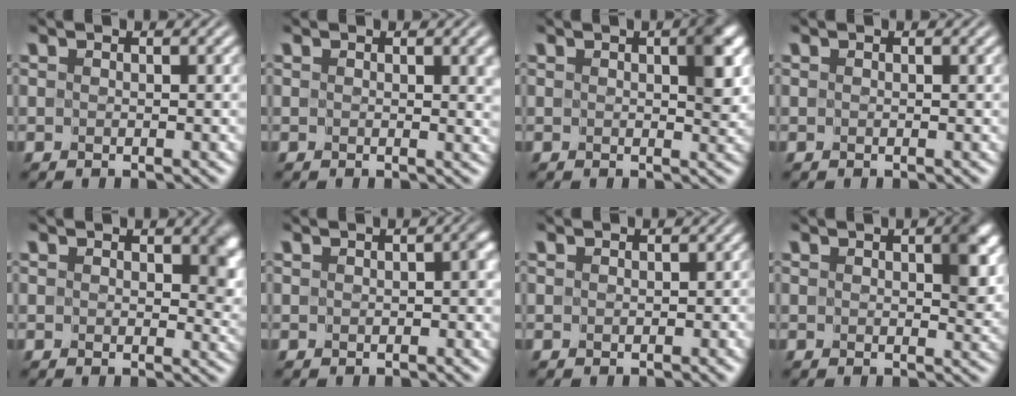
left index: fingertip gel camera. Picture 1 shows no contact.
{"total": 1.8, "force": [0.4, 0.8, 1.5], "torque": [-0.015, -0.002, 0.005]}
{"total": 3.3, "force": [0.7, 1.6, 2.9], "torque": [-0.035, 0.002, 0.007]}
{"total": 0.0}
{"total": 3.3, "force": [0.8, 2.1, 2.4], "torque": [-0.024, -0.005, 0.007]}
{"total": 1.2, "force": [-0.3, 0.6, 1.0], "torque": [-0.012, 0.004, -0.005]}
{"total": 0.6, "force": [-0.2, 0.6, 0.1], "torque": [0.006, -0.002, -0.005]}
{"total": 3.7, "force": [0.8, 1.9, 3.0], "torque": [-0.036, 0.000, 0.009]}